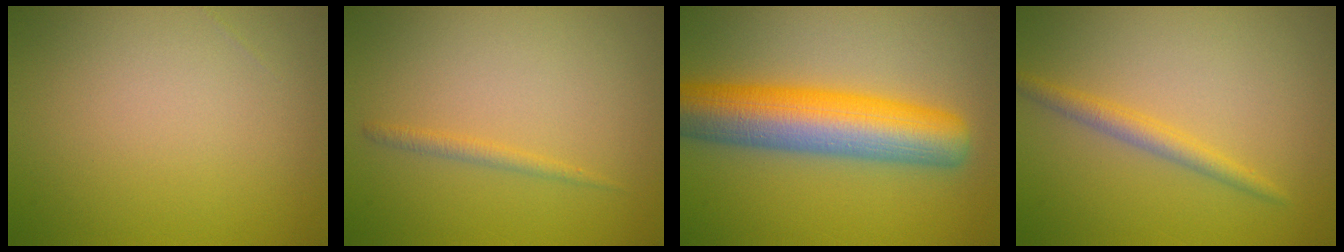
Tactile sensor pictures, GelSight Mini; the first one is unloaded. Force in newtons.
{"total": 1.0, "press": 1.0, "slide": 0.1}
{"total": 9.8, "press": 9.8, "slide": 0.2}
{"total": 2.0, "press": 2.0, "slide": 0.1}